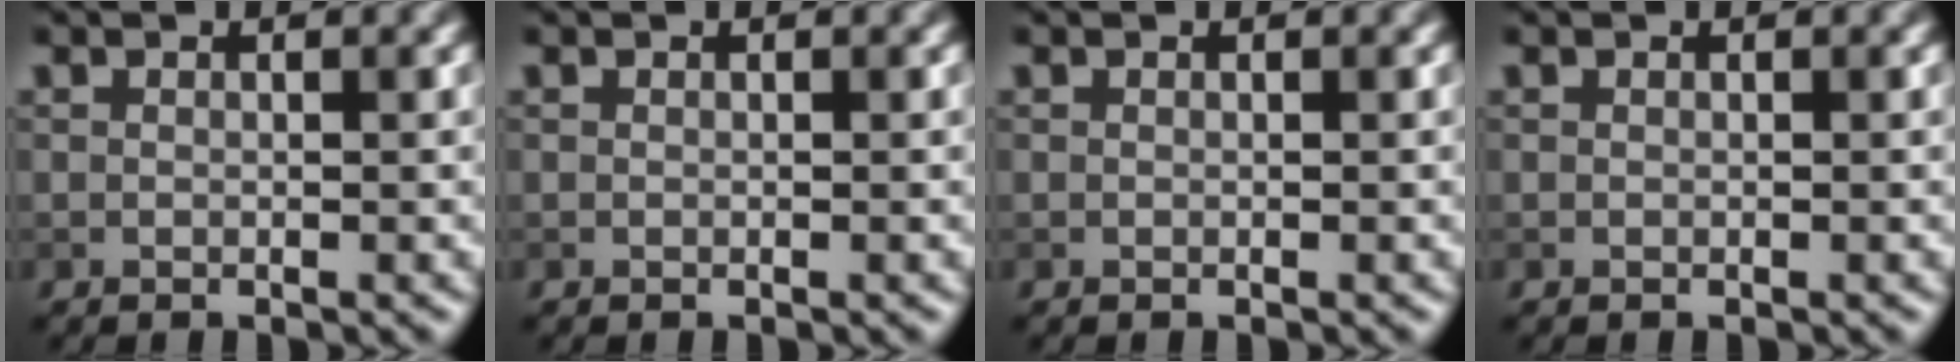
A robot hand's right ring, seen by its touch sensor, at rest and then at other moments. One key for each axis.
{"total": 0.0}
{"total": 0.0}
{"total": 0.0}